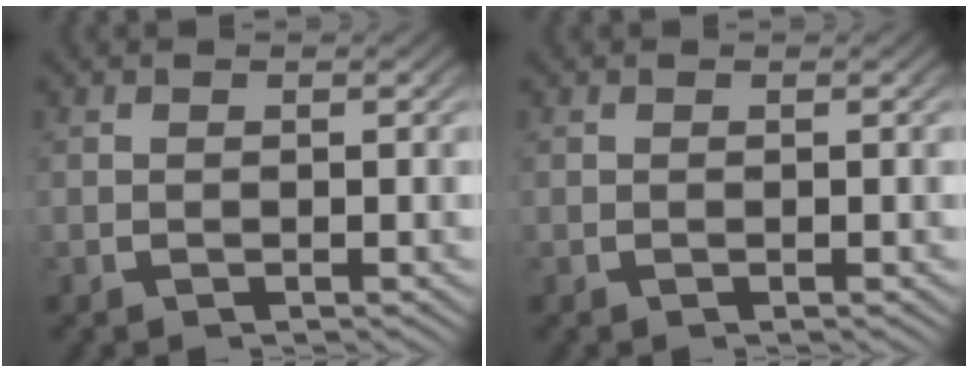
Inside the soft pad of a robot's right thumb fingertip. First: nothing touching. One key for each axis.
{"total": 0.0}